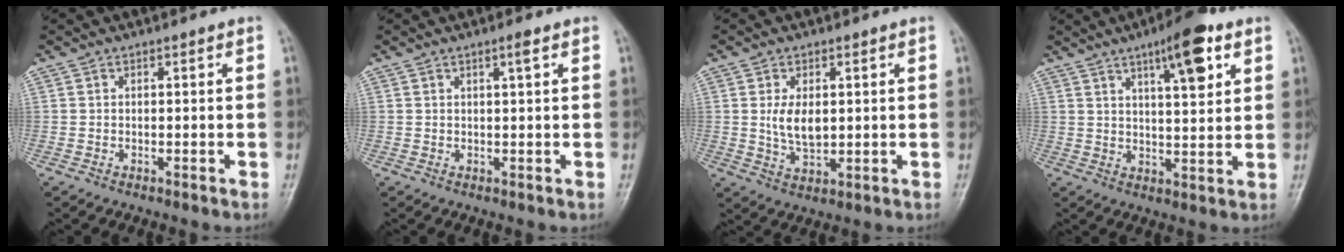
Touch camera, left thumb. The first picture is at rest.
{"total": 1.5, "force": [0.8, 0.0, 1.3], "torque": [-0.021, -0.003, 0.013]}
{"total": 5.9, "force": [0.9, 3.3, 4.8], "torque": [-0.079, -0.012, 0.021]}
{"total": 10.9, "force": [5.5, 3.1, 8.8], "torque": [-0.116, -0.024, 0.080]}